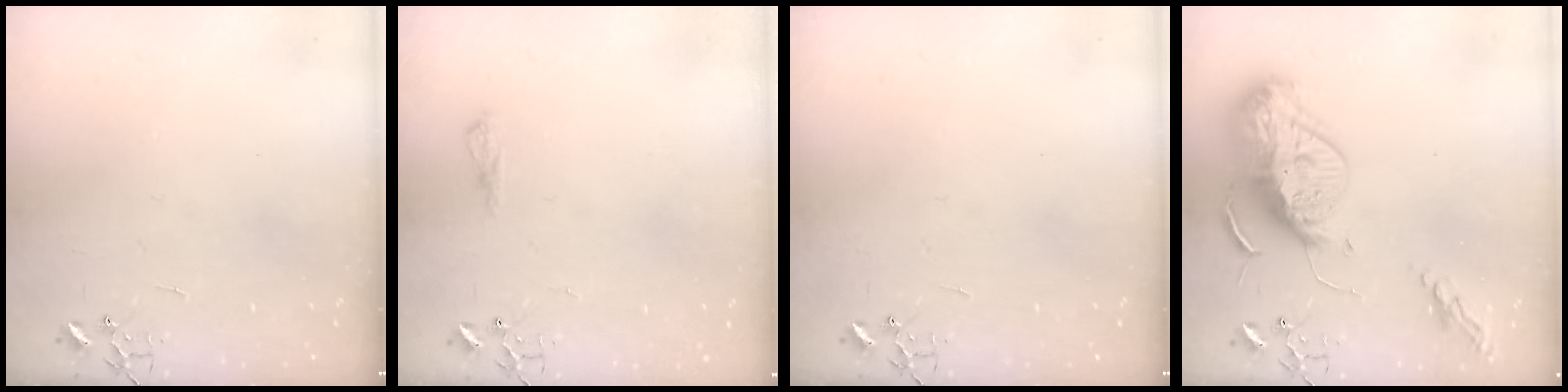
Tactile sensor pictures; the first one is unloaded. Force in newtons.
{"total": 7.0, "press": 7.0, "slide": 0.8}
{"total": 0.0}
{"total": 17.4, "press": 17.3, "slide": 1.9}